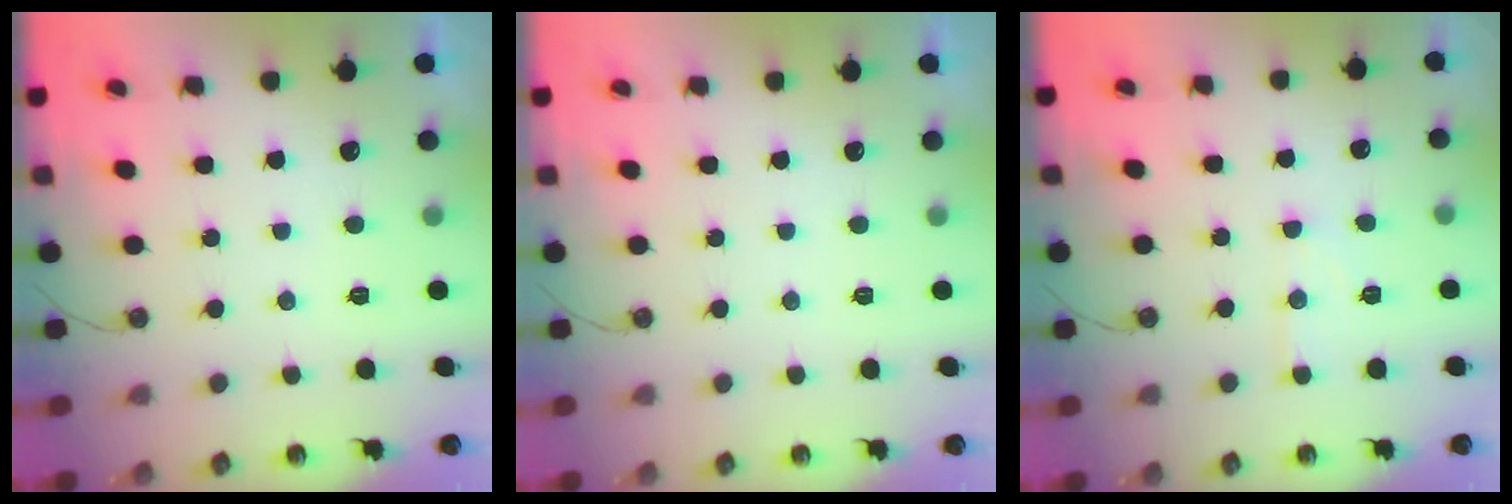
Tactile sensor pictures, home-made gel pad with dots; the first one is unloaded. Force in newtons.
{"total": 0.0}
{"total": 6.7, "press": 6.7, "slide": 0.4}